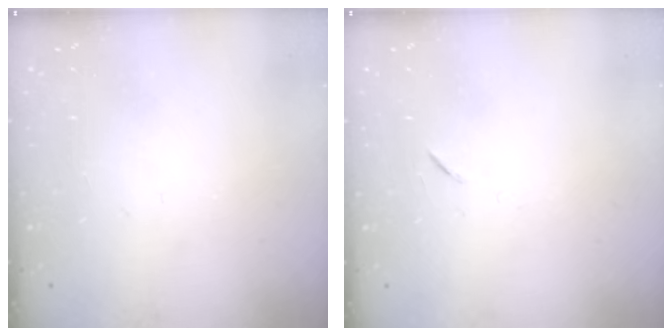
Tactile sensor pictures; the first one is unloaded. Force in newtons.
{"total": 5.8, "press": 5.4, "slide": 2.1}